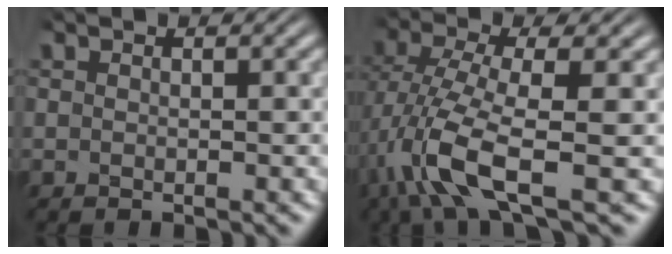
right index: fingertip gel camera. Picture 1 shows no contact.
{"total": 7.1, "force": [-1.5, 2.8, 6.4], "torque": [-0.137, -0.038, -0.008]}